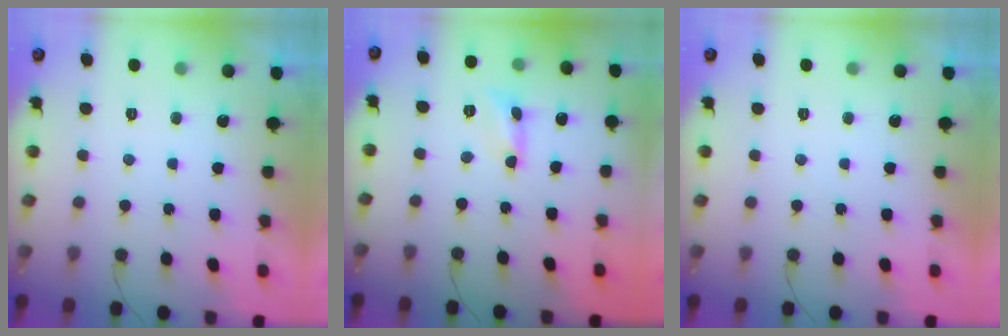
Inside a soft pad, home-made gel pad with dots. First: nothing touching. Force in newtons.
{"total": 1.6, "press": 1.6, "slide": 0.1}
{"total": 0.0}